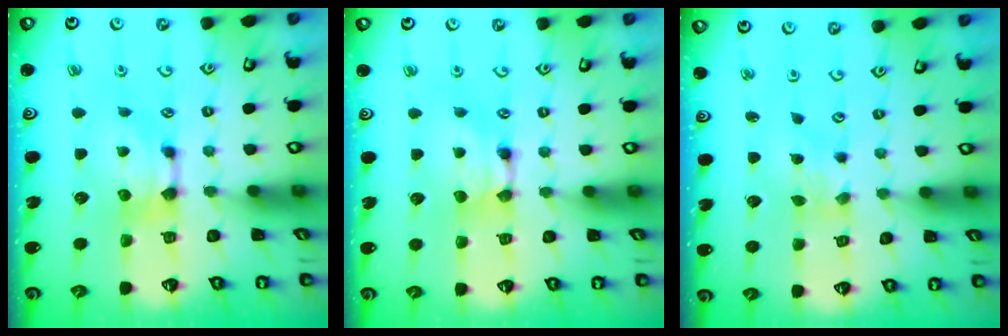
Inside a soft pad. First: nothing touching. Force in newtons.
{"total": 1.7, "press": 1.7, "slide": 0.1}
{"total": 3.5, "press": 3.4, "slide": 0.9}